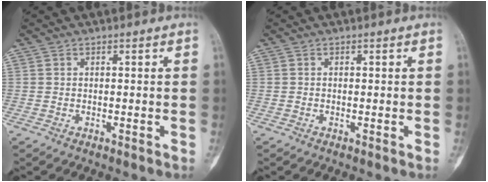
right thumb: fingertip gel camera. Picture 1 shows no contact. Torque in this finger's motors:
{"motor_torque": [-0.16, 0.05, -0.35, -0.03, -0.08]}